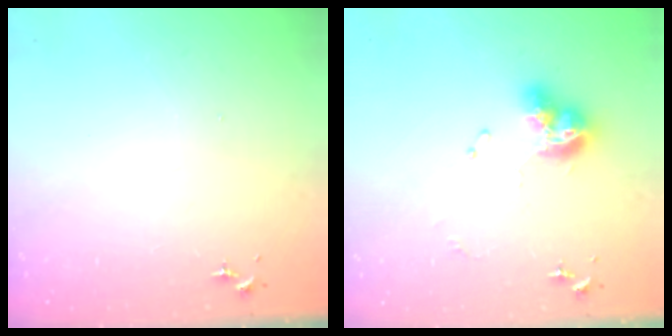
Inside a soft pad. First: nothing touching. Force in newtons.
{"total": 12.0, "press": 11.9, "slide": 1.3}